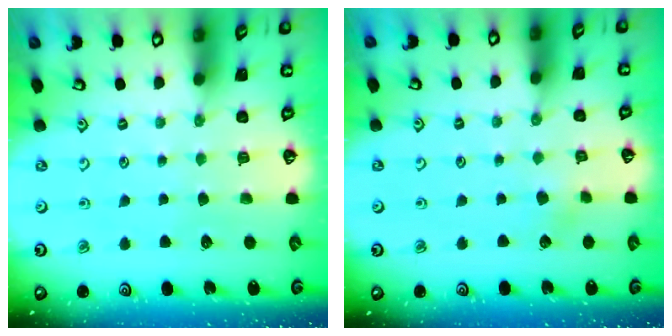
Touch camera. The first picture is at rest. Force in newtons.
{"total": 1.8, "press": 1.7, "slide": 0.2}